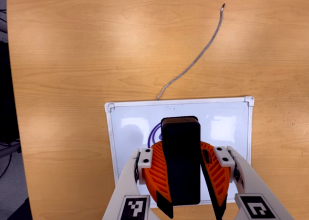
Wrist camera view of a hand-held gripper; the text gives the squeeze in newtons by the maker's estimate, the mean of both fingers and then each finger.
{"total": 11.6, "left": 11.7, "right": 11.5}